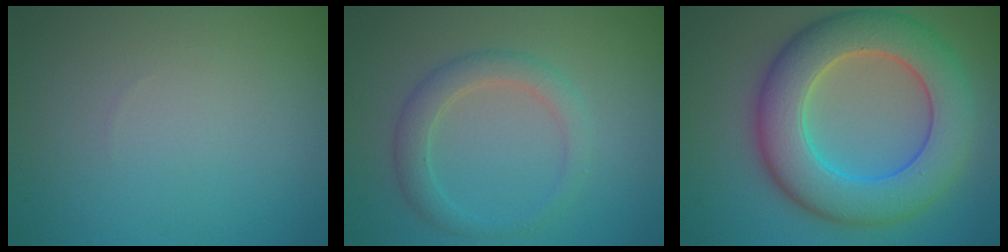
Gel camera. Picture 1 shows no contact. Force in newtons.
{"total": 2.7, "press": 2.7, "slide": 0.1}
{"total": 9.7, "press": 9.7, "slide": 0.3}